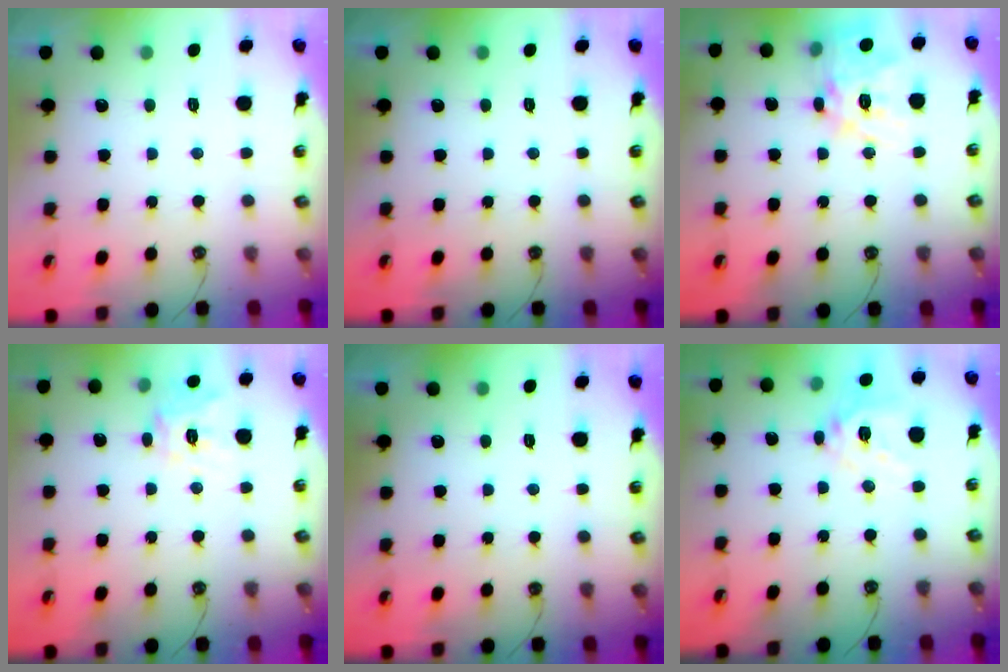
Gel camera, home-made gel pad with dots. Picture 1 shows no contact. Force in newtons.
{"total": 0.0}
{"total": 16.2, "press": 16.2, "slide": 1.3}
{"total": 11.8, "press": 11.8, "slide": 0.8}
{"total": 0.0}
{"total": 14.5, "press": 14.3, "slide": 2.3}